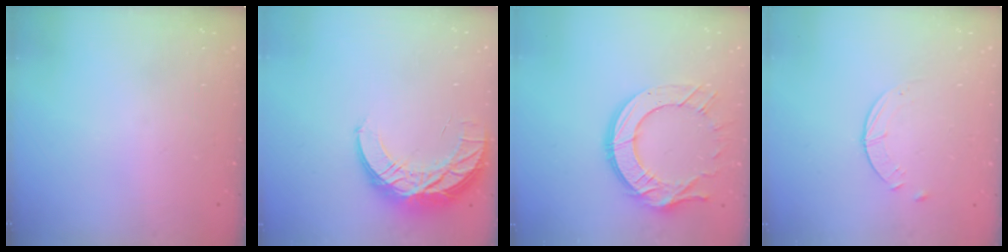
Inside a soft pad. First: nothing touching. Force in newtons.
{"total": 11.6, "press": 11.6, "slide": 0.9}
{"total": 14.7, "press": 14.6, "slide": 1.2}
{"total": 2.6, "press": 2.5, "slide": 0.3}